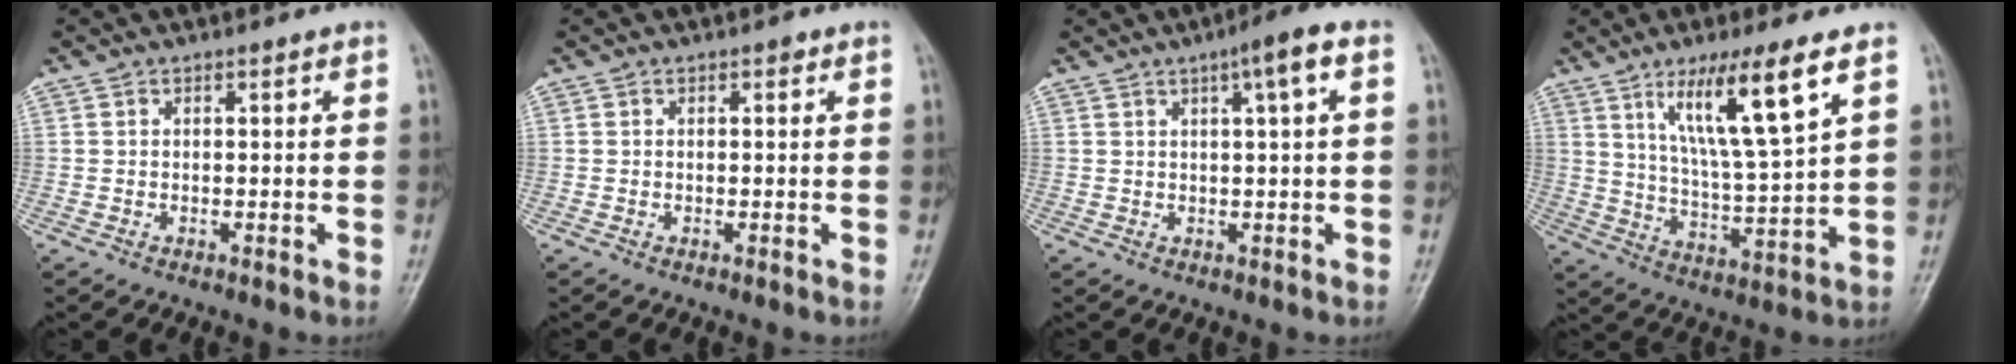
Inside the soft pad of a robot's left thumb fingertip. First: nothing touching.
{"total": 0.7, "force": [0.3, 0.4, 0.5], "torque": [-0.003, 0.001, 0.001]}
{"total": 5.3, "force": [2.1, 0.4, 4.9], "torque": [-0.078, 0.010, 0.029]}
{"total": 14.1, "force": [7.2, 1.7, 12.0], "torque": [-0.213, -0.038, 0.136]}